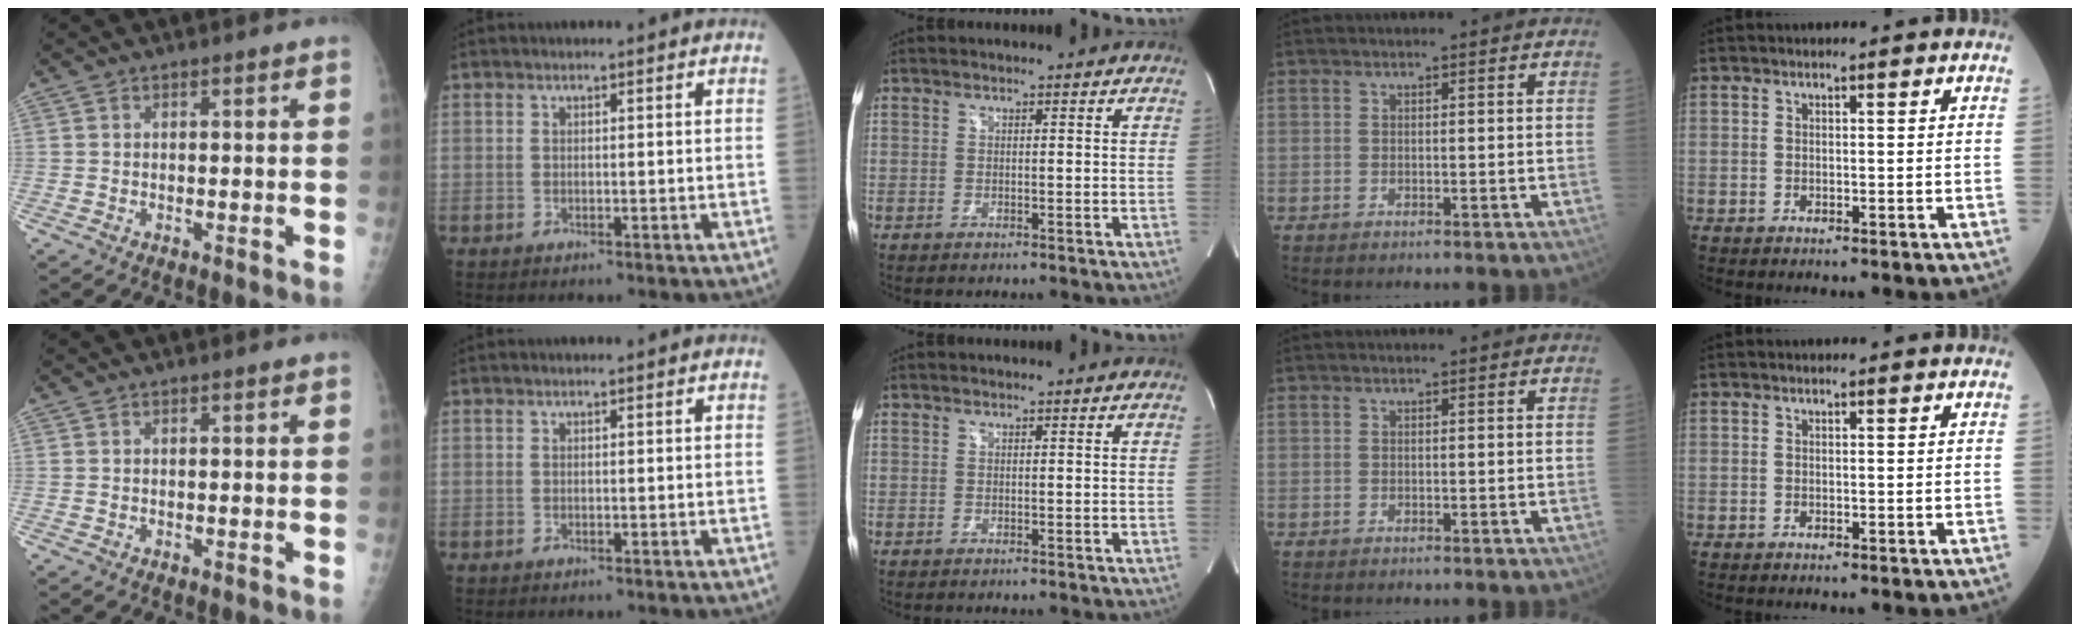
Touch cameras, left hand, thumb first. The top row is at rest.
{}